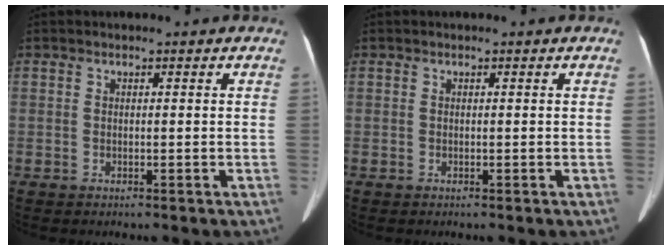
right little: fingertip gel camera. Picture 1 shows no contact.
{"total": 0.0}